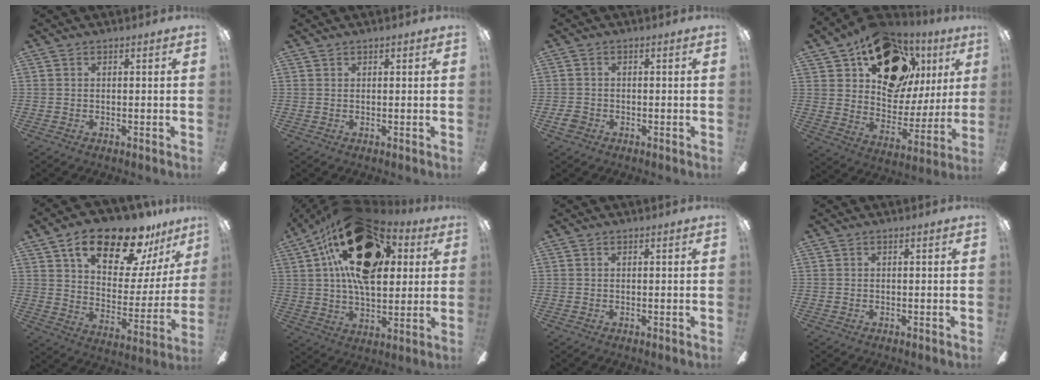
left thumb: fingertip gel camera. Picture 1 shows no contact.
{"total": 0.7, "force": [0.6, 0.4, 0.0], "torque": [-0.001, 0.001, 0.011]}
{"total": 2.5, "force": [-1.1, 1.9, 1.2], "torque": [-0.026, 0.006, -0.022]}
{"total": 22.9, "force": [13.2, 14.2, 12.3], "torque": [-0.188, -0.058, 0.241]}
{"total": 22.1, "force": [15.0, 9.5, 13.1], "torque": [-0.206, -0.082, 0.254]}
{"total": 27.7, "force": [11.0, 15.8, 19.9], "torque": [-0.343, -0.024, 0.188]}
{"total": 0.0}
{"total": 0.0}